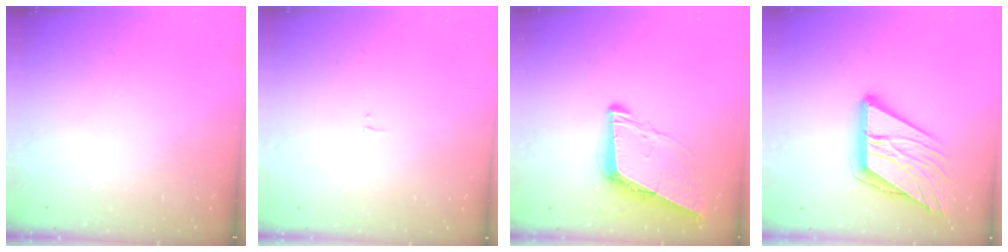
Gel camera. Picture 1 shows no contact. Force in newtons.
{"total": 2.4, "press": 2.4, "slide": 0.2}
{"total": 8.6, "press": 7.8, "slide": 3.6}
{"total": 17.6, "press": 17.5, "slide": 2.0}